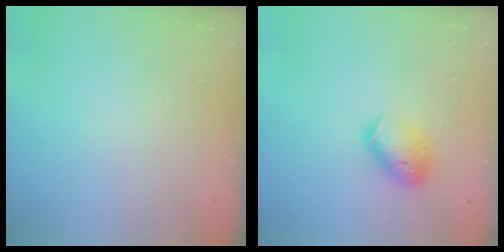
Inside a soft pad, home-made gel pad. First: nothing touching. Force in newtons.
{"total": 13.4, "press": 13.2, "slide": 2.1}